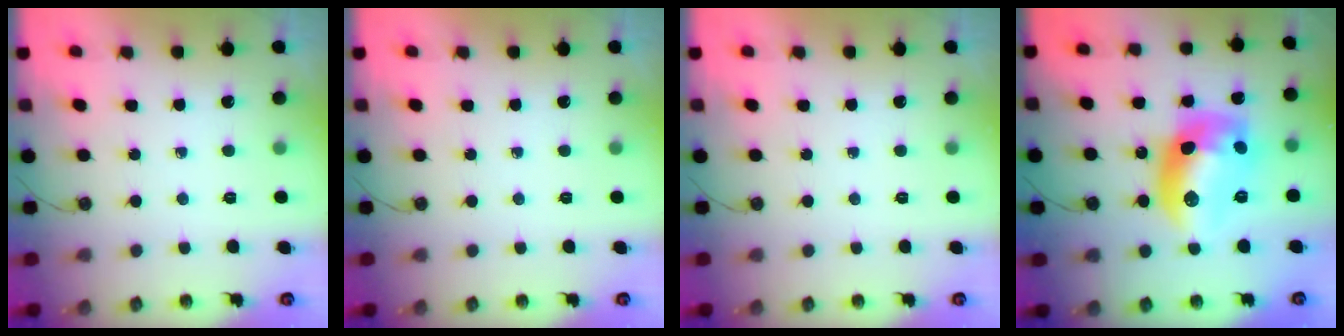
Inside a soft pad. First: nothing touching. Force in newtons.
{"total": 0.0}
{"total": 0.0}
{"total": 16.1, "press": 16.0, "slide": 1.0}